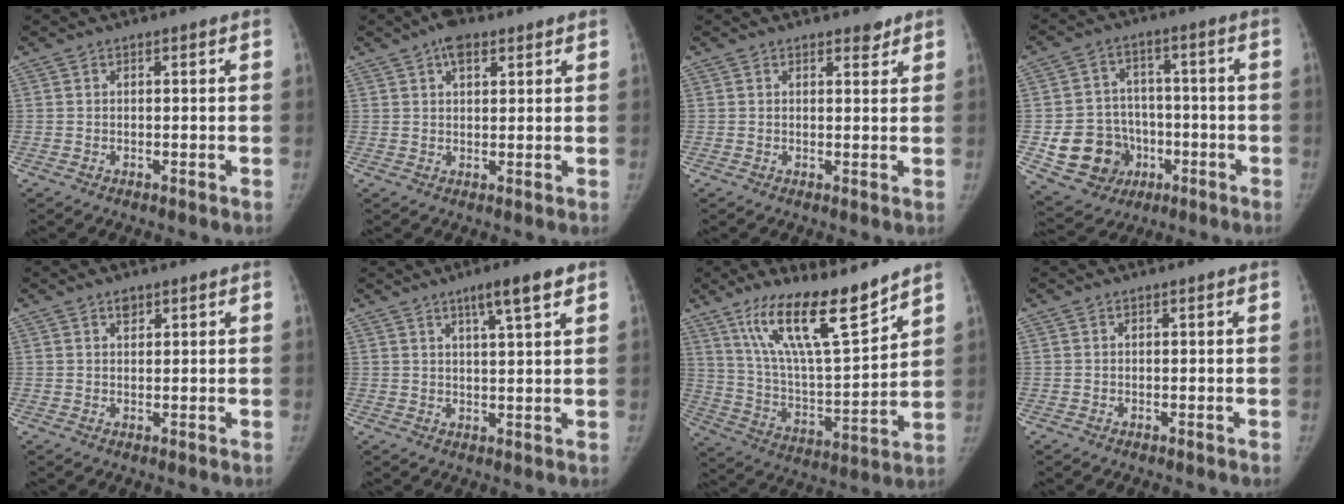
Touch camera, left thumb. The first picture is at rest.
{"total": 5.0, "force": [2.9, 2.6, 3.1], "torque": [-0.036, -0.004, 0.042]}
{"total": 1.9, "force": [1.5, 0.9, 0.6], "torque": [0.005, -0.011, 0.018]}
{"total": 13.3, "force": [-3.5, 11.8, 5.0], "torque": [-0.062, 0.026, -0.043]}
{"total": 1.6, "force": [1.1, 0.9, 0.8], "torque": [-0.005, -0.005, 0.016]}
{"total": 6.1, "force": [3.7, 0.5, 4.8], "torque": [-0.076, -0.016, 0.061]}
{"total": 17.9, "force": [12.6, 3.8, 12.0], "torque": [-0.186, -0.074, 0.235]}
{"total": 0.0}